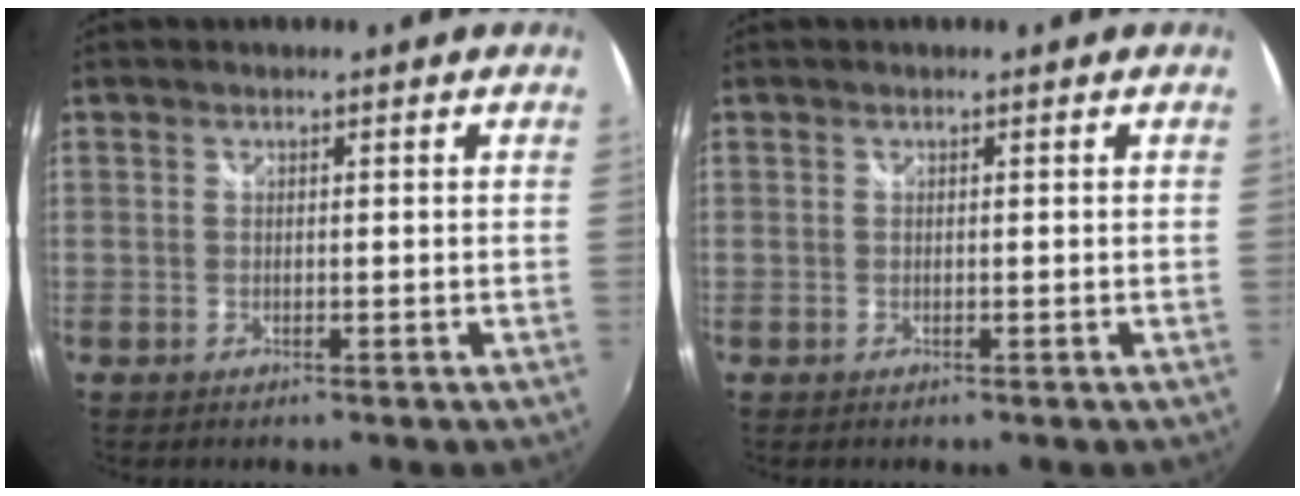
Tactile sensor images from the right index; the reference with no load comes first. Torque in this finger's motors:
{"motor_torque": [0.07, 0.08, 0.00, 0.00]}